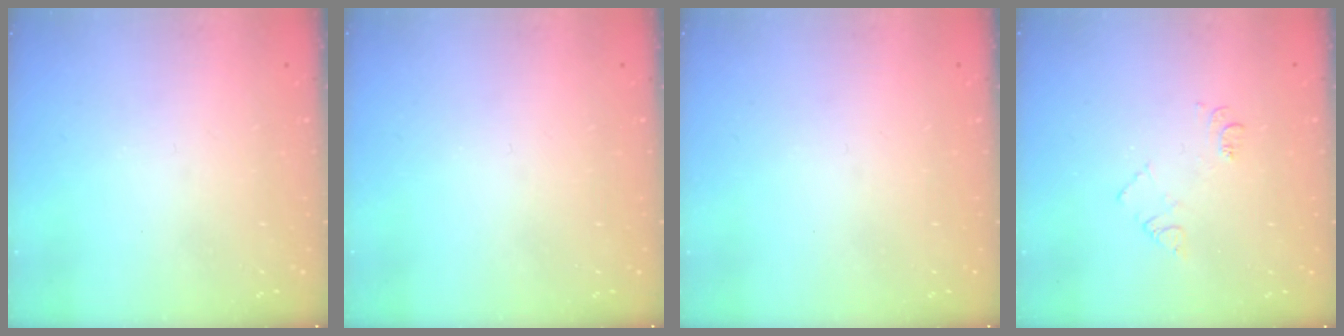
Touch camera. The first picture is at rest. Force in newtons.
{"total": 0.0}
{"total": 0.0}
{"total": 5.5, "press": 5.4, "slide": 0.7}